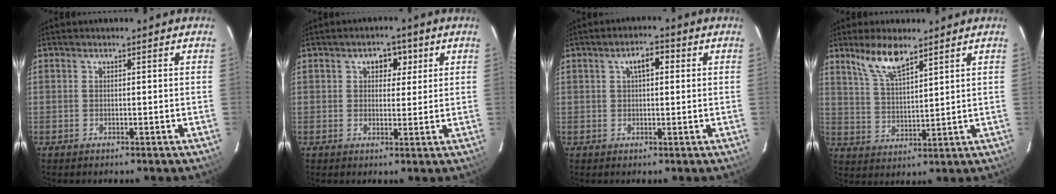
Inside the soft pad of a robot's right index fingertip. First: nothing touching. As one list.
[{"total": 3.9, "force": [1.6, 2.7, 2.2], "torque": [-0.027, 0.009, 0.022]}, {"total": 3.7, "force": [1.3, 1.5, 3.2], "torque": [-0.053, 0.013, 0.021]}, {"total": 7.7, "force": [5.8, 1.7, 4.8], "torque": [-0.095, 0.003, 0.120]}]